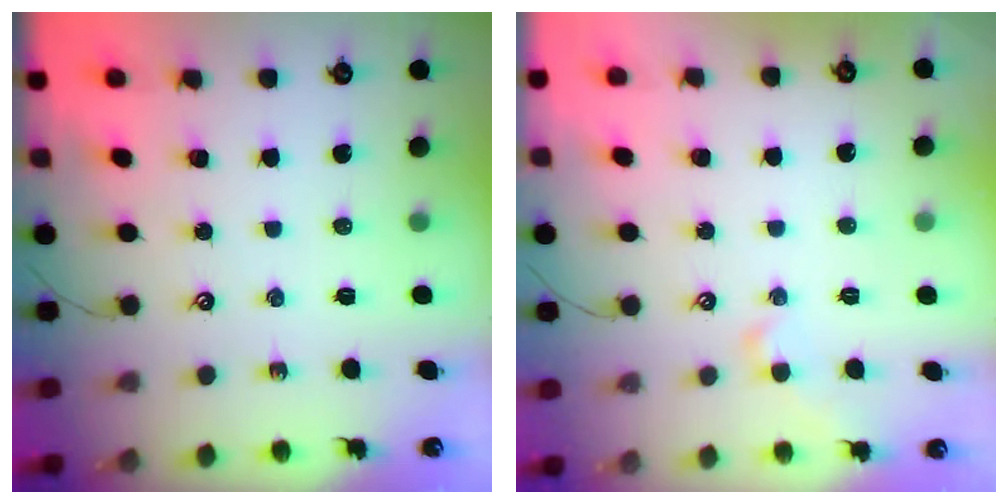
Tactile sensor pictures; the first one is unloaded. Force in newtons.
{"total": 1.3, "press": 1.0, "slide": 0.8}